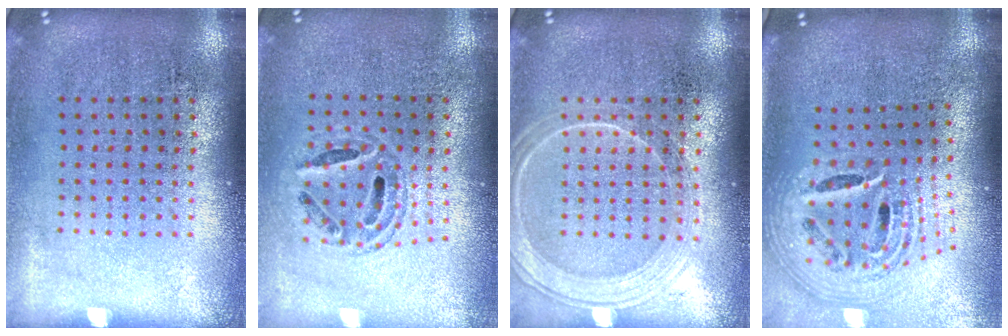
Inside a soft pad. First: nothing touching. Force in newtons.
{"total": 0.6, "press": 0.6, "slide": 0.2}
{"total": 2.4, "press": 2.4, "slide": 0.4}
{"total": 2.7, "press": 1.9, "slide": 1.9}